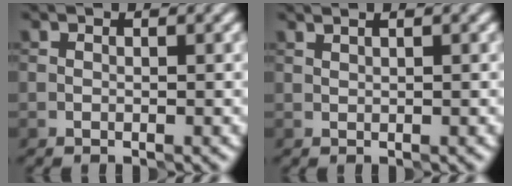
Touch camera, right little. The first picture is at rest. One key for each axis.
{"total": 0.7, "fx": 0.6, "fy": -0.3, "fz": 0.1, "tx": -0.006, "ty": 0.003, "tz": 0.012}